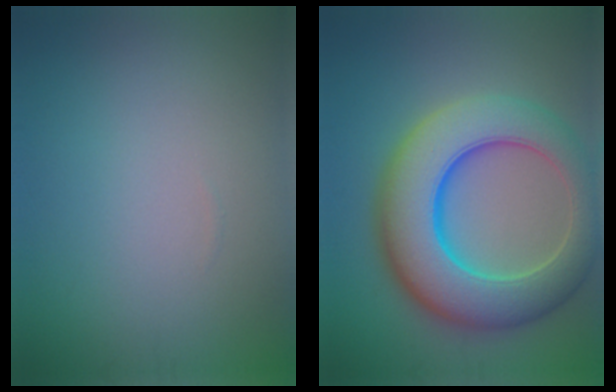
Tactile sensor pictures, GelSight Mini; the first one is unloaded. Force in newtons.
{"total": 11.5, "press": 11.5, "slide": 0.3}